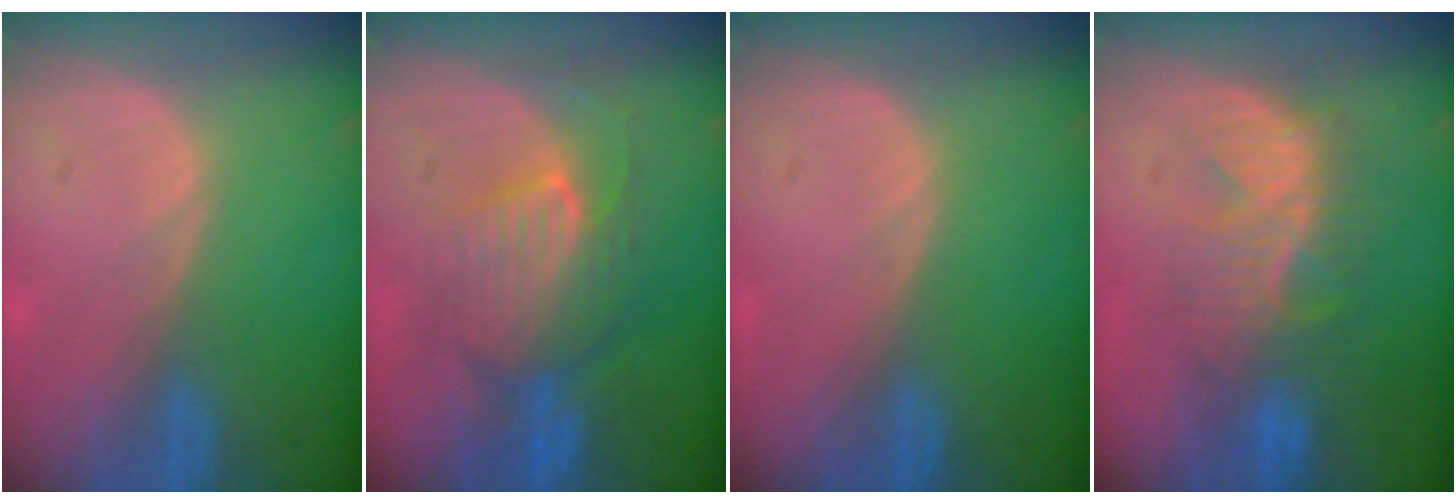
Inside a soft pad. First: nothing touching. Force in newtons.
{"total": 8.0, "press": 8.0, "slide": 0.7}
{"total": 0.0}
{"total": 8.1, "press": 8.0, "slide": 1.3}